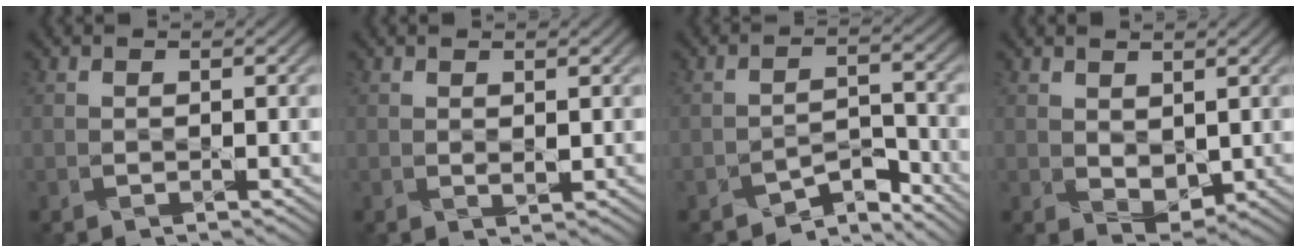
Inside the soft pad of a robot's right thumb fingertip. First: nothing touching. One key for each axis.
{"total": 1.0, "fx": 0.5, "fy": 0.5, "fz": 0.7, "tx": -0.016, "ty": -0.003, "tz": 0.011}
{"total": 4.3, "fx": -3.9, "fy": 1.3, "fz": 1.3, "tx": -0.012, "ty": 0.006, "tz": -0.072}
{"total": 2.6, "fx": 1.1, "fy": 1.7, "fz": 1.7, "tx": -0.035, "ty": -0.007, "tz": 0.025}